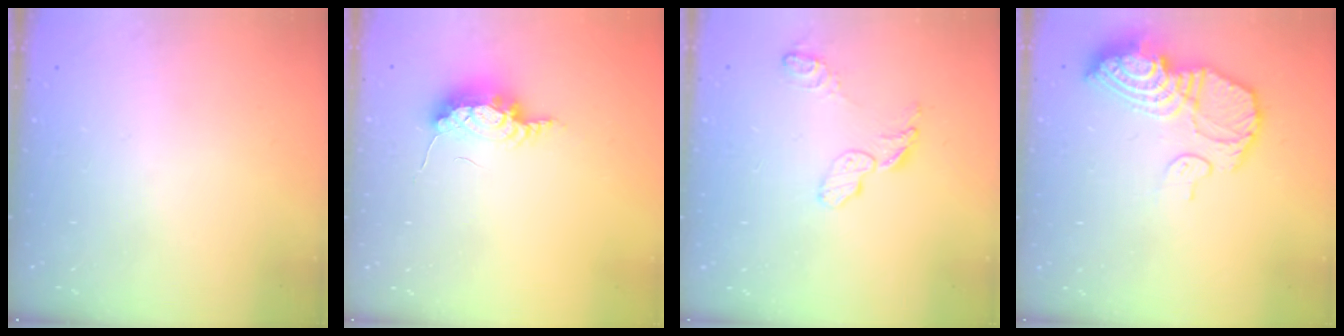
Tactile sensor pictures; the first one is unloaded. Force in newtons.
{"total": 7.8, "press": 7.5, "slide": 1.9}
{"total": 8.1, "press": 8.0, "slide": 0.5}
{"total": 15.7, "press": 15.6, "slide": 1.7}